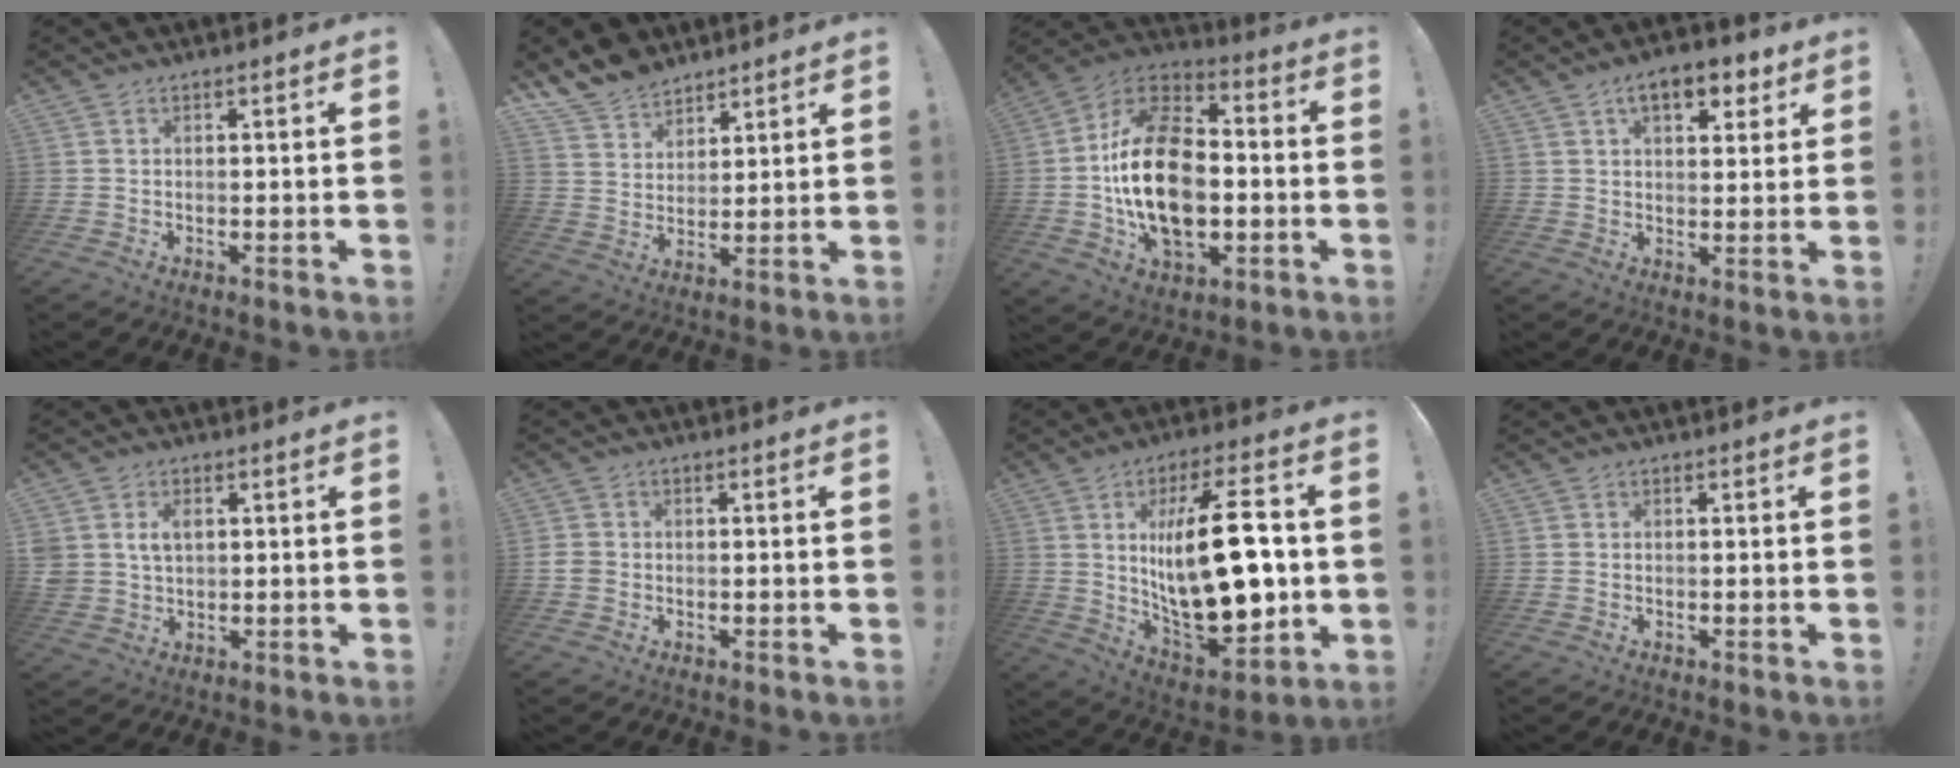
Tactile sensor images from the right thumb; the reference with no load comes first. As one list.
[{"total": 9.7, "force": [8.3, 4.9, 1.4], "torque": [-0.034, -0.062, 0.164]}, {"total": 24.4, "force": [-2.4, 15.8, 18.5], "torque": [-0.328, 0.020, -0.034]}, {"total": 9.0, "force": [5.0, 4.4, 6.0], "torque": [-0.073, -0.015, 0.085]}, {"total": 5.2, "force": [1.6, 4.2, 2.7], "torque": [-0.044, 0.001, 0.030]}, {"total": 3.0, "force": [-0.8, 2.6, 1.2], "torque": [-0.029, 0.009, -0.014]}, {"total": 25.5, "force": [2.2, 10.6, 23.1], "torque": [-0.393, -0.014, 0.038]}, {"total": 0.0}]